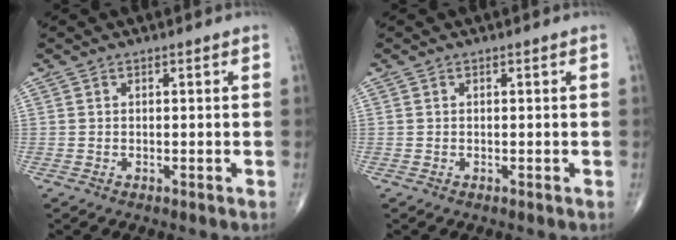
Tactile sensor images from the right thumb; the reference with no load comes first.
{"total": 0.0}